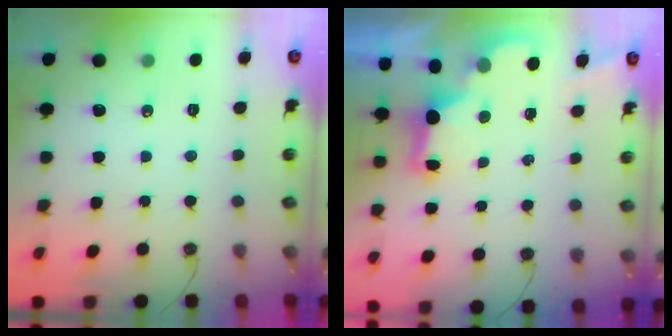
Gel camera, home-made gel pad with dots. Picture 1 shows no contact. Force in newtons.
{"total": 2.3, "press": 2.2, "slide": 0.7}